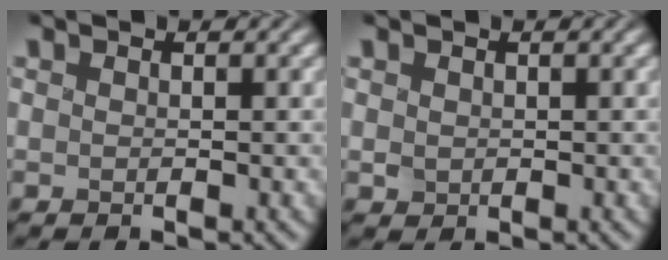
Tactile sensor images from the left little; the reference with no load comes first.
{"total": 0.7, "force": [0.2, 0.6, 0.2], "torque": [-0.003, 0.000, 0.006]}